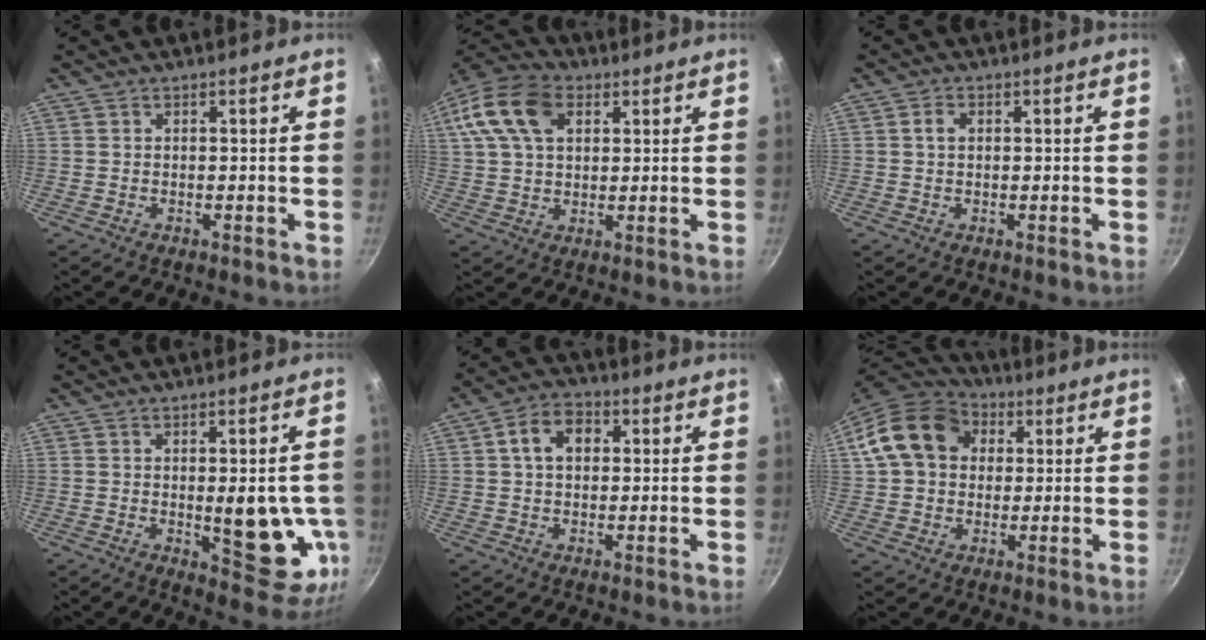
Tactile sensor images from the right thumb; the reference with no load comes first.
{"total": 17.6, "force": [6.2, 11.7, 11.5], "torque": [-0.234, 0.023, 0.102]}
{"total": 1.9, "force": [0.3, 1.4, 1.2], "torque": [-0.018, 0.004, 0.004]}
{"total": 14.2, "force": [-1.3, 5.7, 12.9], "torque": [-0.129, -0.021, -0.010]}
{"total": 7.5, "force": [1.5, 5.5, 4.9], "torque": [-0.060, 0.013, 0.015]}
{"total": 16.3, "force": [4.1, 12.8, 9.2], "torque": [-0.151, 0.026, 0.058]}